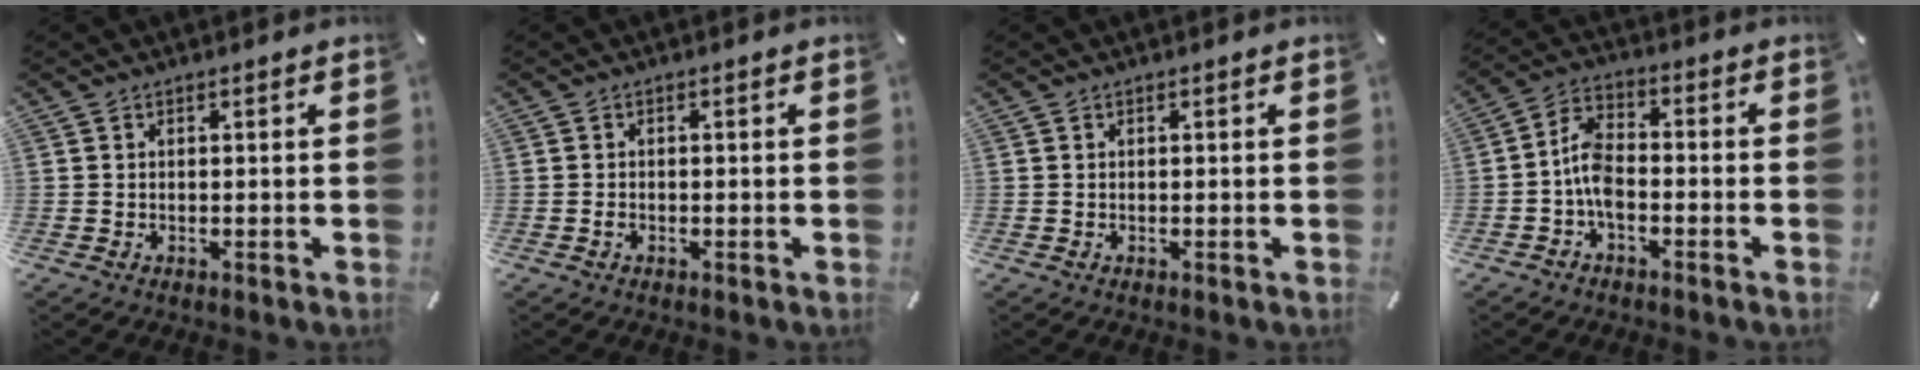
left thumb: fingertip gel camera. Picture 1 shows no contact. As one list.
[{"total": 0.9, "force": [-0.5, 0.5, 0.6], "torque": [-0.014, -0.001, -0.010]}, {"total": 0.0}, {"total": 6.9, "force": [-2.6, 3.9, 5.1], "torque": [-0.108, 0.013, -0.049]}]